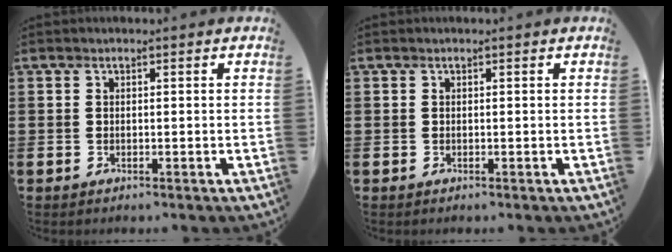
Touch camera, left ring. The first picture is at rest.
{"total": 0.0}